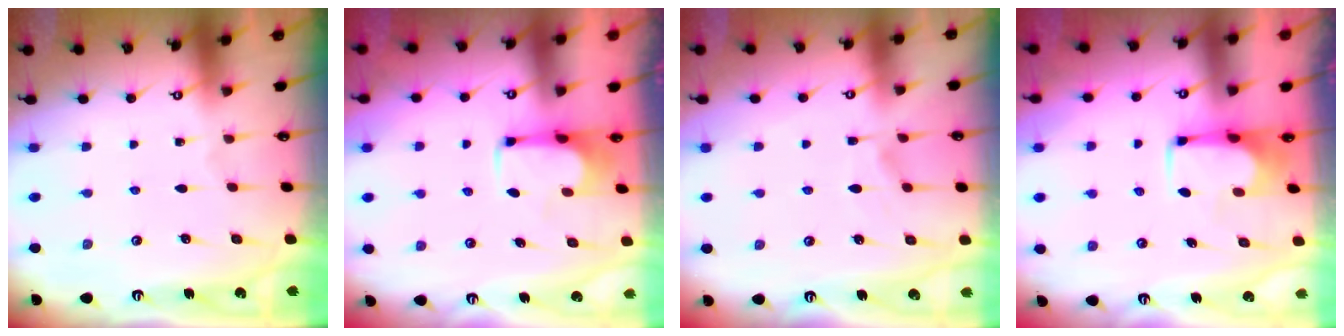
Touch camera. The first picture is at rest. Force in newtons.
{"total": 3.6, "press": 3.5, "slide": 0.7}
{"total": 1.6, "press": 1.3, "slide": 1.0}
{"total": 0.0}